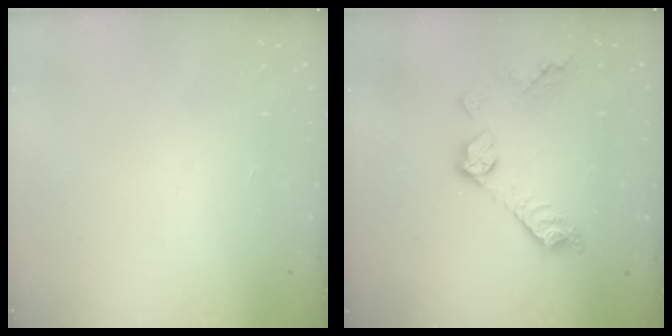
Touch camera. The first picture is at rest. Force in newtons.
{"total": 10.7, "press": 10.7, "slide": 0.4}